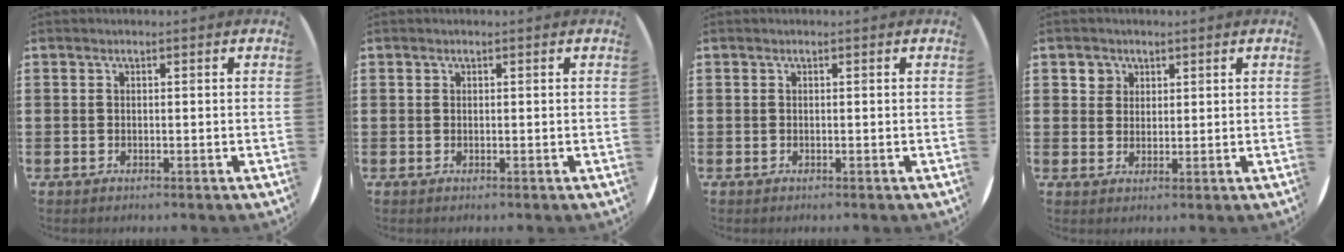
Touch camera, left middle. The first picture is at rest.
{"total": 0.0}
{"total": 0.0}
{"total": 2.2, "force": [1.5, 1.6, 0.1], "torque": [0.011, -0.003, 0.027]}